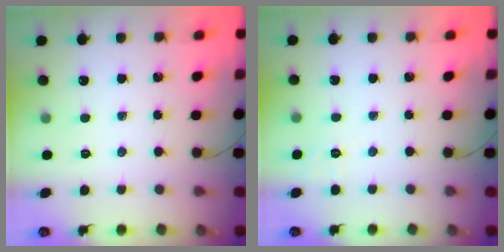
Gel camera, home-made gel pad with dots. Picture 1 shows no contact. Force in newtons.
{"total": 1.9, "press": 0.7, "slide": 1.7}